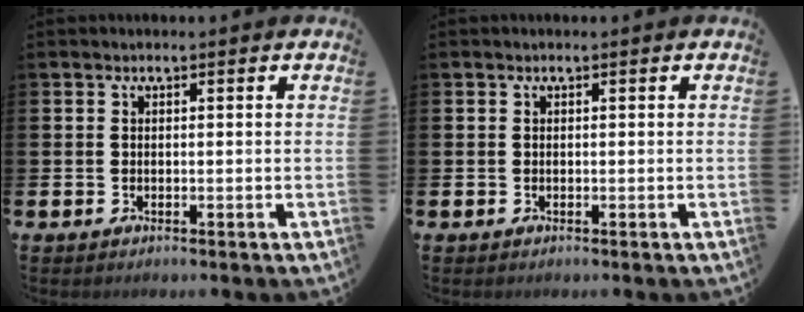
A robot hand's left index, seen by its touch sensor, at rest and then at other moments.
{"total": 0.0}